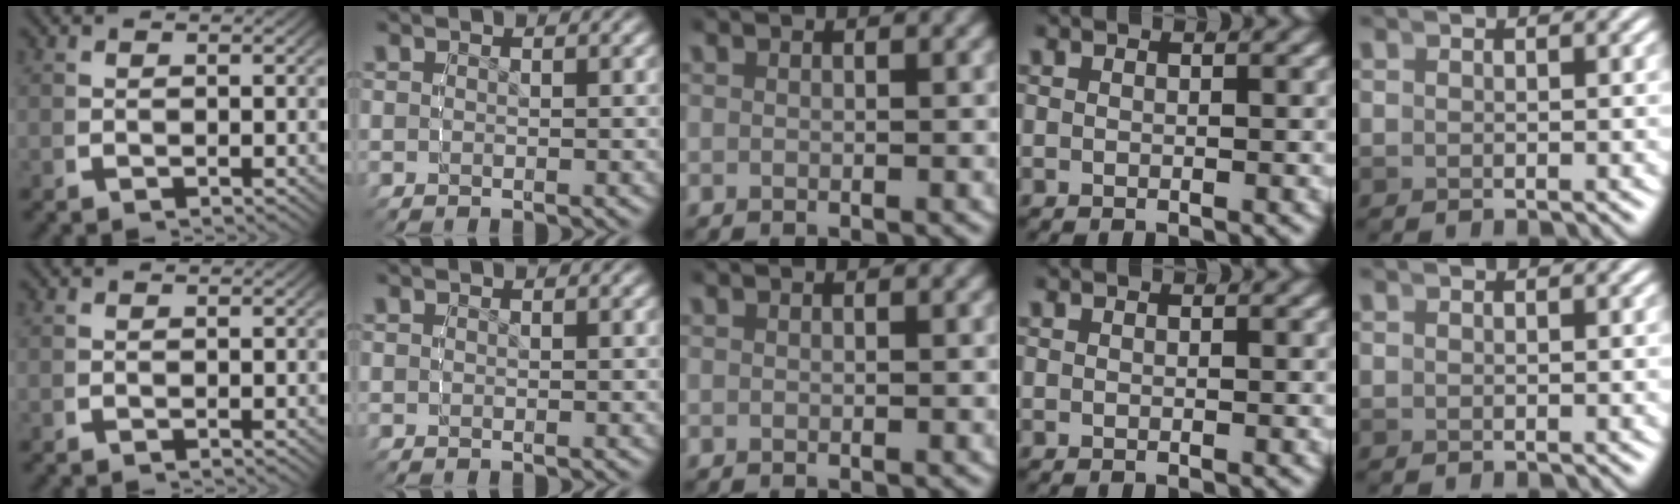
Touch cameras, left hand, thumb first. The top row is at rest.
{}